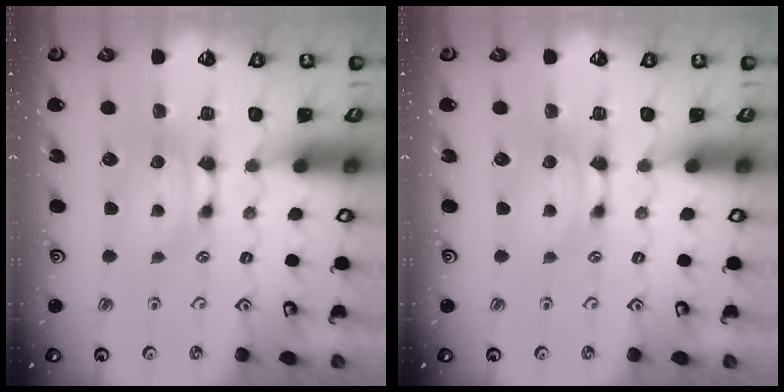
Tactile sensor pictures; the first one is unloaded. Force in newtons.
{"total": 0.0}